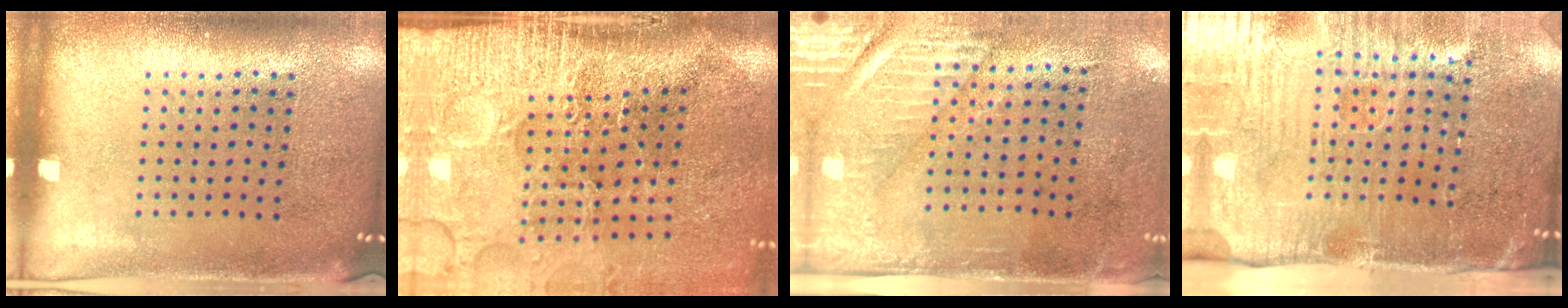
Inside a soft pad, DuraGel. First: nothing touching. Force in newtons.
{"total": 4.9, "press": 4.0, "slide": 2.9}
{"total": 2.8, "press": 2.4, "slide": 1.4}
{"total": 5.1, "press": 4.3, "slide": 2.8}